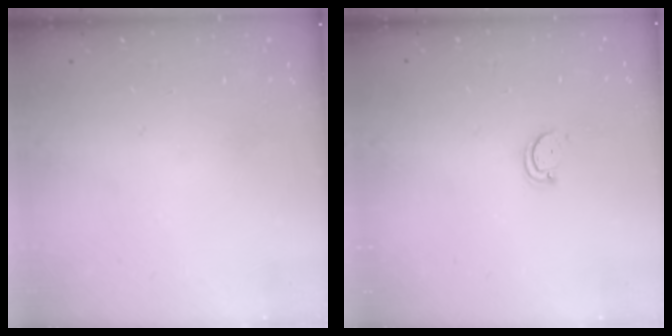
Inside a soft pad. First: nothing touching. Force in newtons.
{"total": 2.8, "press": 2.8, "slide": 0.3}